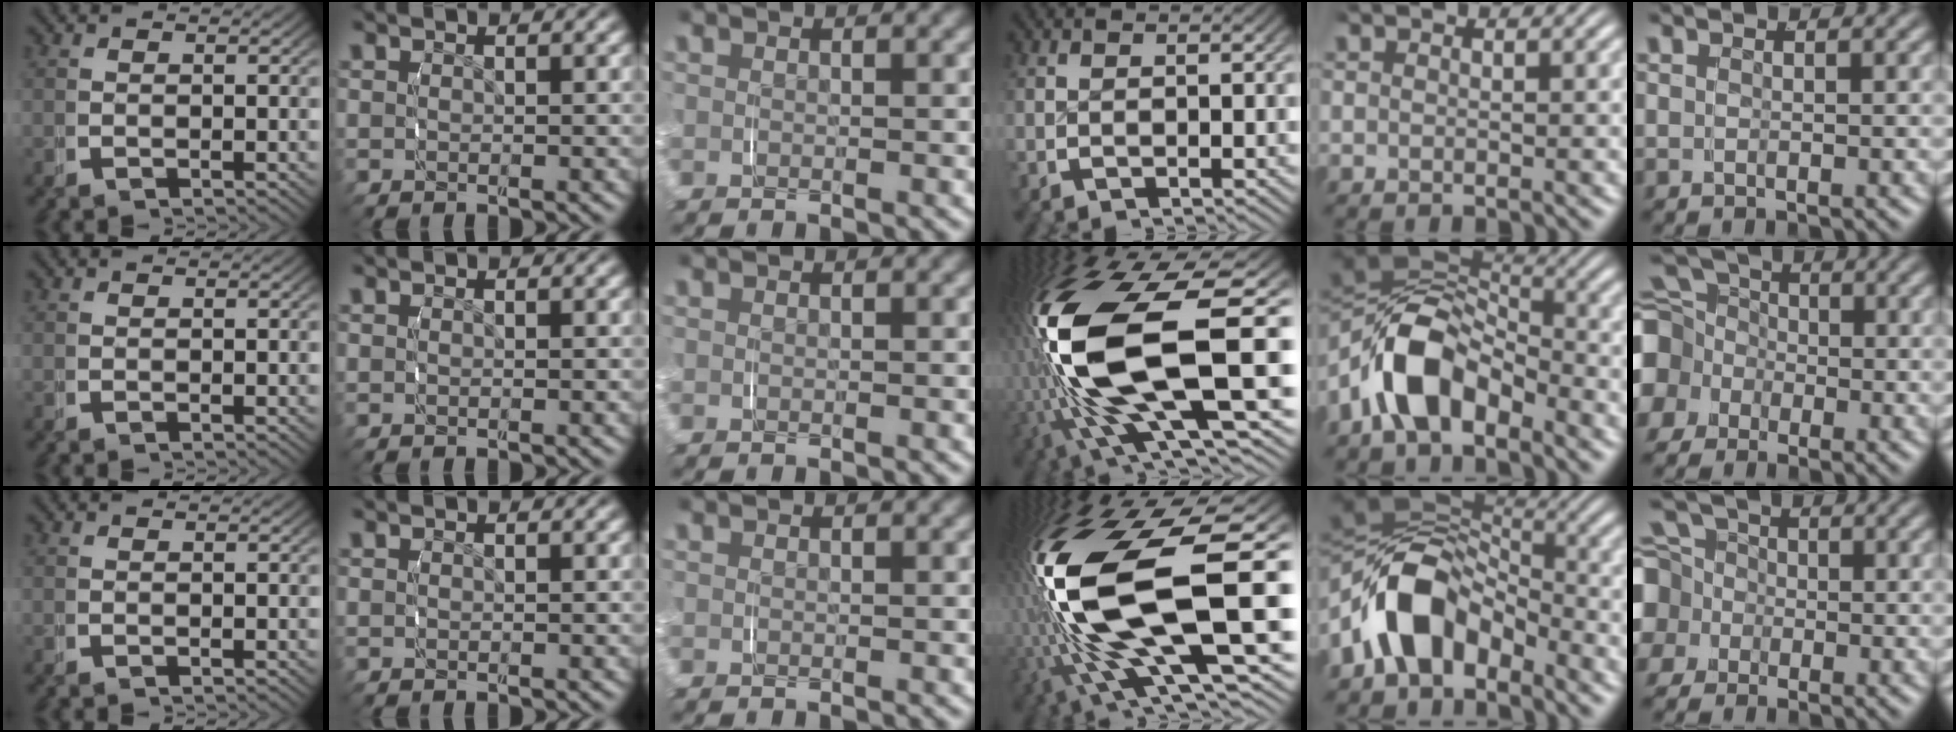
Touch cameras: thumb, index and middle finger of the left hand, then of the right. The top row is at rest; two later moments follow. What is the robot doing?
{"motion": "grasp_and_lifting", "object": "knife"}